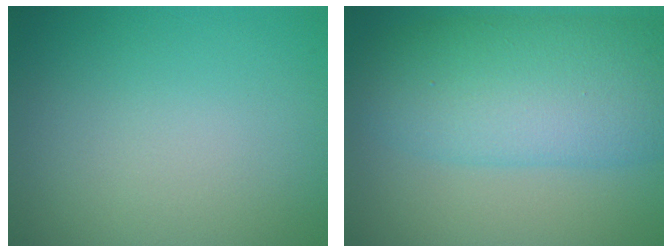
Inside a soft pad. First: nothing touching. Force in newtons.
{"total": 8.9, "press": 8.9, "slide": 0.1}